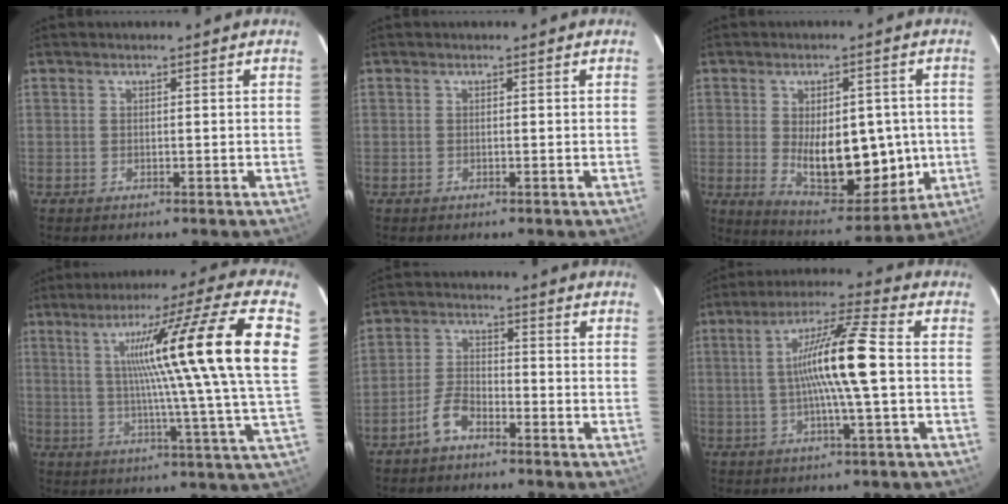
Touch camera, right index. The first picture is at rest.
{"total": 0.0}
{"total": 14.2, "force": [-1.3, 6.8, 12.4], "torque": [-0.184, -0.007, 0.001]}
{"total": 22.2, "force": [5.6, -2.4, 21.3], "torque": [-0.291, 0.014, 0.071]}
{"total": 4.6, "force": [-3.2, 1.9, 2.6], "torque": [-0.060, 0.008, -0.063]}
{"total": 11.9, "force": [-0.1, -0.5, 11.9], "torque": [-0.215, 0.009, -0.008]}